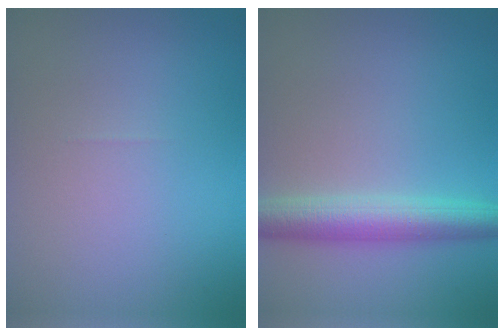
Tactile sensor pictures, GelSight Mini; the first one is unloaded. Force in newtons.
{"total": 4.8, "press": 4.8, "slide": 0.1}